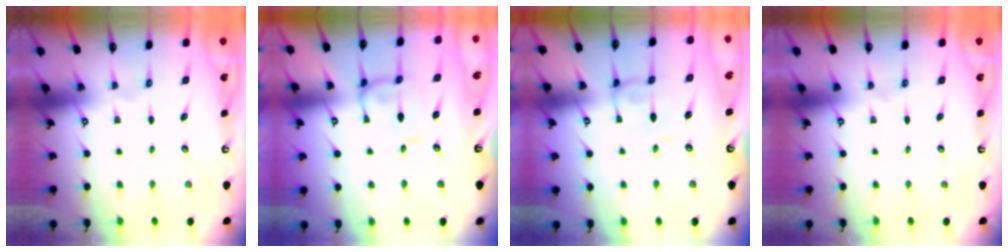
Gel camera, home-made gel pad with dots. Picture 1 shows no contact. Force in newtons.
{"total": 0.0}
{"total": 2.0, "press": 2.0, "slide": 0.1}
{"total": 0.0}